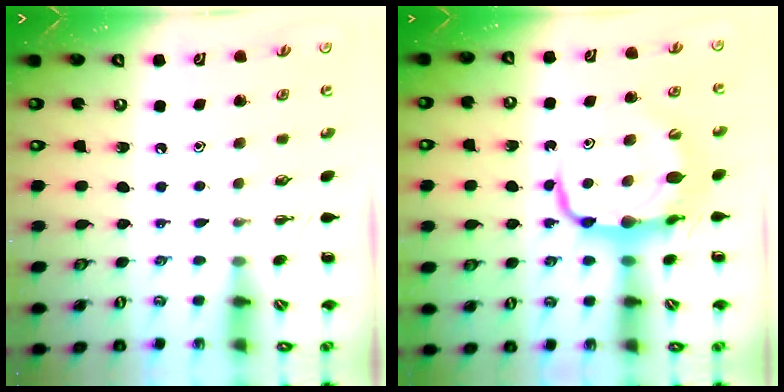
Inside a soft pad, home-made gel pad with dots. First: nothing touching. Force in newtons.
{"total": 7.8, "press": 7.7, "slide": 1.3}